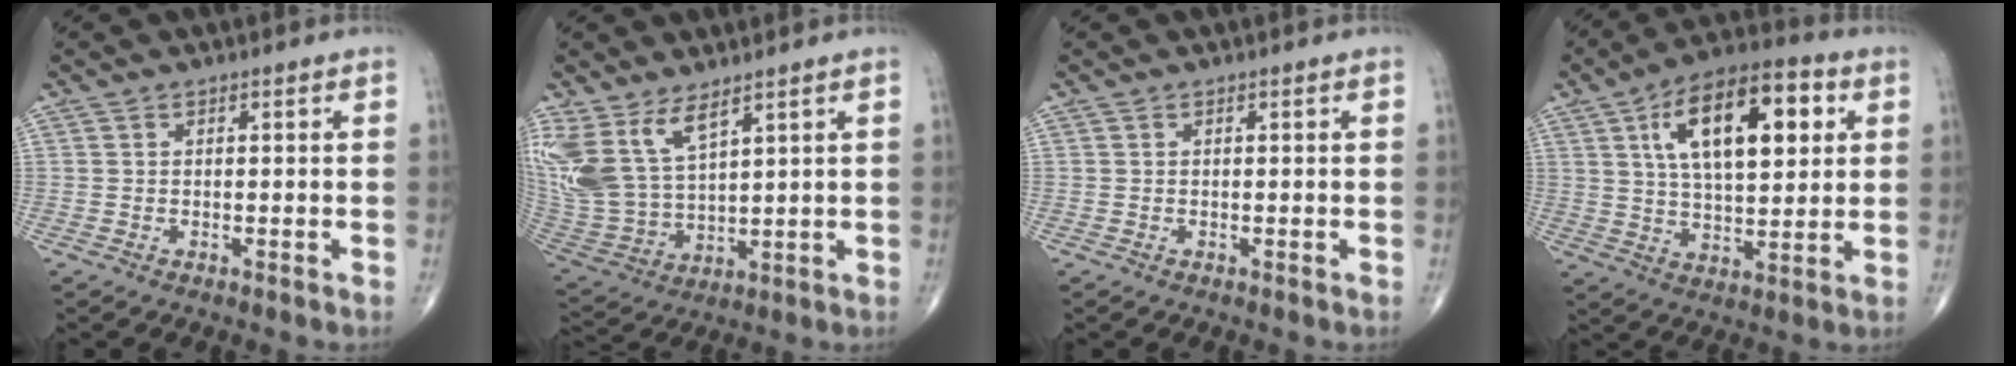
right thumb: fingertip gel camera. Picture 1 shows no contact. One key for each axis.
{"total": 13.9, "fx": 8.0, "fy": 6.5, "fz": 9.4, "tx": -0.197, "ty": -0.035, "tz": 0.182}
{"total": 0.0}
{"total": 18.6, "fx": 5.9, "fy": 8.5, "fz": 15.4, "tx": -0.223, "ty": 0.004, "tz": 0.093}